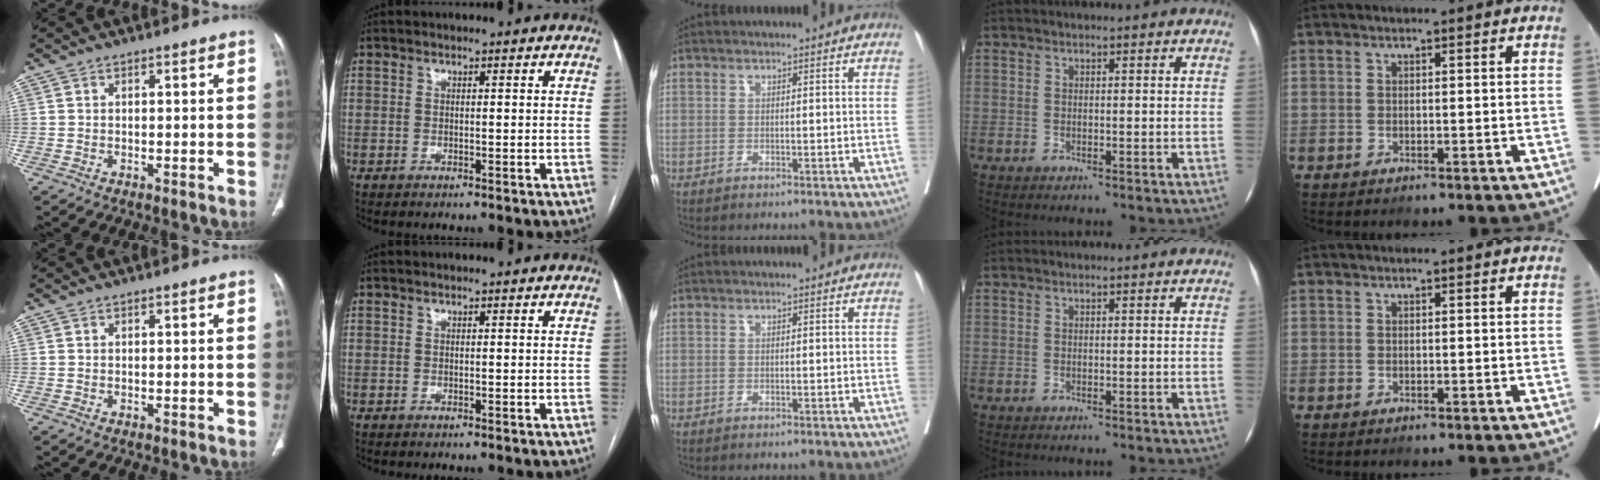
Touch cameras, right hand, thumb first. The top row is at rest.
{}